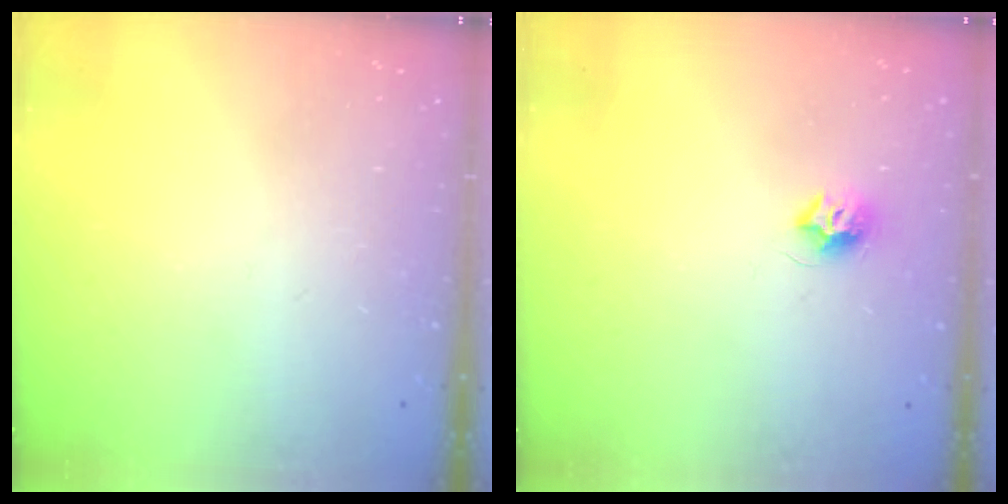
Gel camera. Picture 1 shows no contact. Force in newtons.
{"total": 7.4, "press": 7.4, "slide": 0.4}